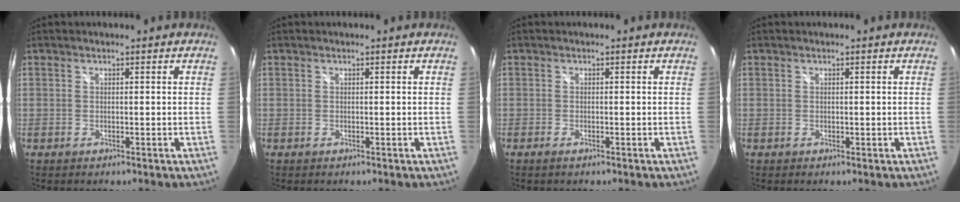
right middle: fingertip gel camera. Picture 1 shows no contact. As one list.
[{"total": 0.0}, {"total": 0.8, "force": [-0.6, 0.0, 0.5], "torque": [-0.010, -0.003, -0.012]}, {"total": 0.0}]